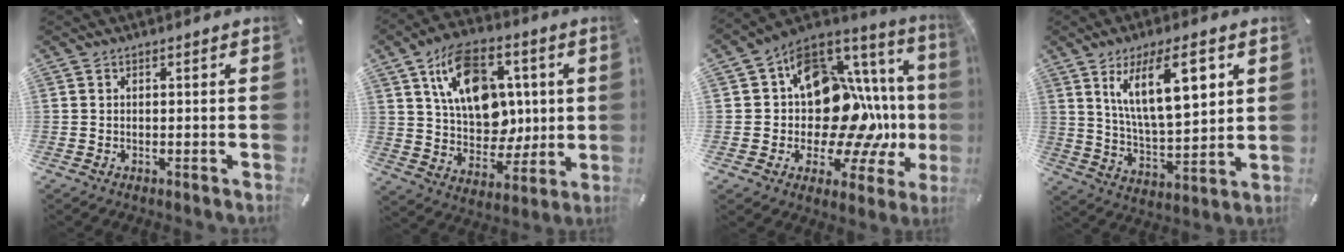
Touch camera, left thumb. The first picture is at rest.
{"total": 17.7, "force": [5.9, 12.8, 10.7], "torque": [-0.163, -0.008, 0.118]}
{"total": 20.0, "force": [1.1, 13.9, 14.3], "torque": [-0.208, -0.056, 0.040]}
{"total": 17.0, "force": [7.8, 7.2, 13.3], "torque": [-0.235, -0.017, 0.124]}